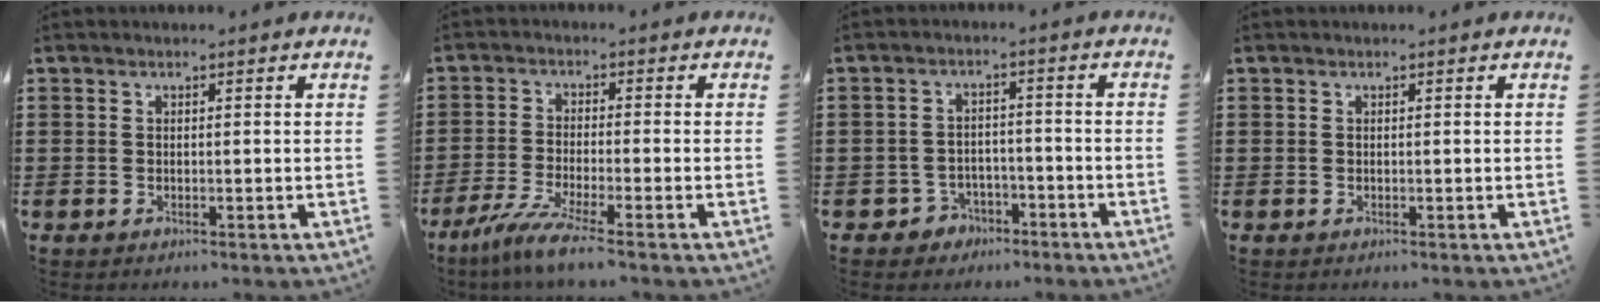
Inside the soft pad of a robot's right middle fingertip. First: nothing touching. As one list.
[{"total": 5.7, "force": [-4.5, -0.3, 3.5], "torque": [-0.085, -0.025, -0.088]}, {"total": 3.3, "force": [-2.9, 1.5, 0.1], "torque": [-0.014, 0.002, -0.062]}, {"total": 0.0}]